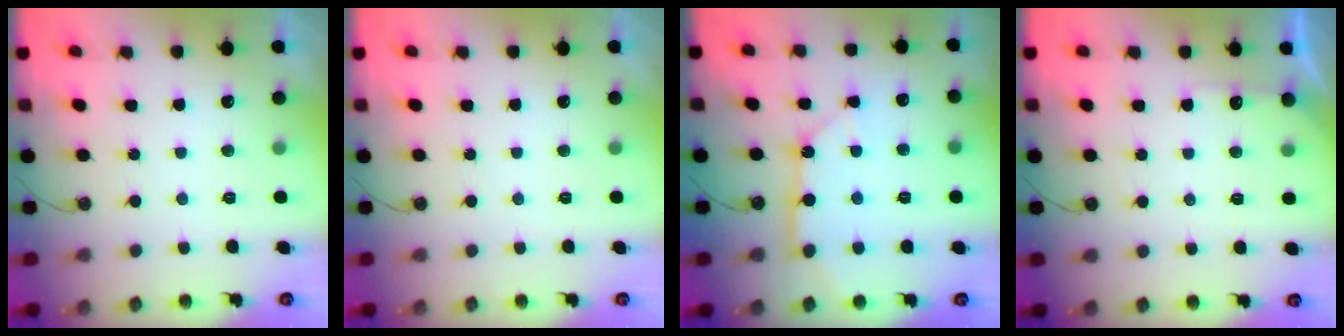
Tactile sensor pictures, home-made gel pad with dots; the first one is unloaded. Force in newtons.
{"total": 0.0}
{"total": 11.6, "press": 11.5, "slide": 1.3}
{"total": 3.8, "press": 3.8, "slide": 0.4}